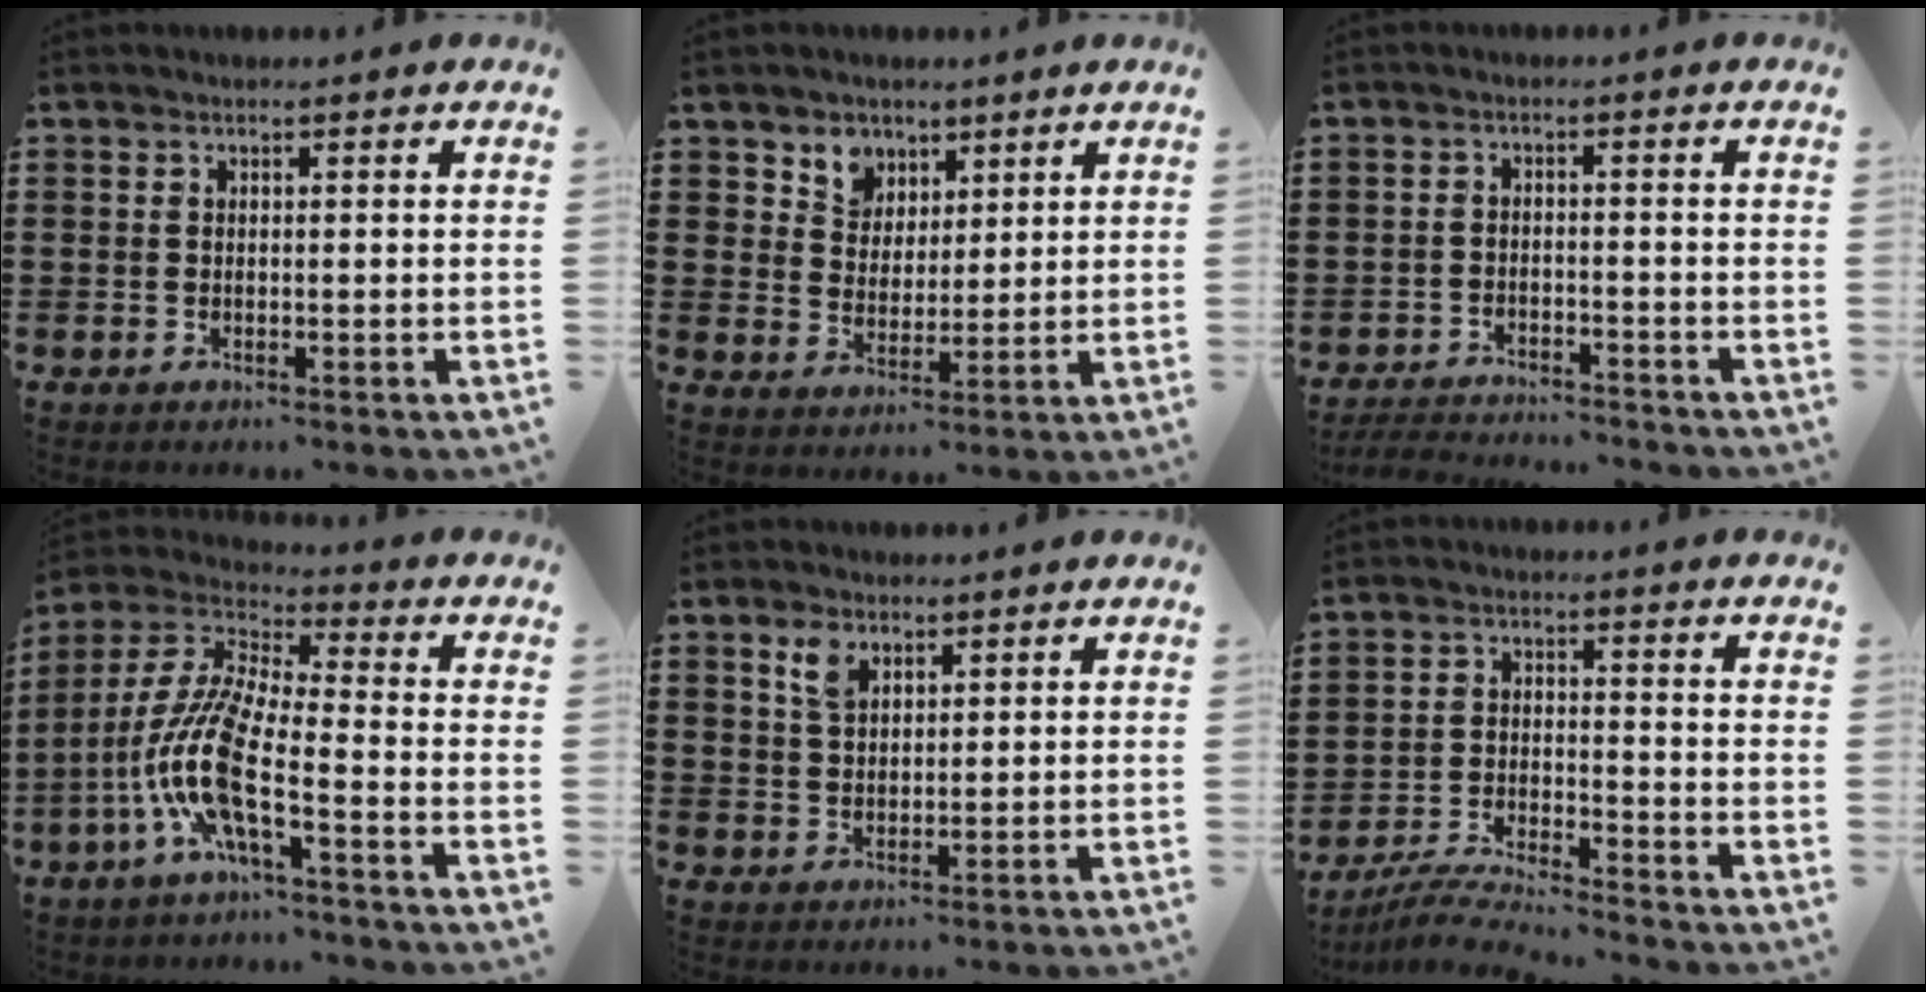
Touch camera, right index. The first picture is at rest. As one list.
[{"total": 4.7, "force": [2.9, 3.7, 0.2], "torque": [-0.029, 0.006, 0.052]}, {"total": 3.2, "force": [-3.2, 0.0, 0.1], "torque": [-0.015, -0.007, -0.070]}, {"total": 11.6, "force": [-5.3, 2.4, 10.1], "torque": [-0.245, -0.020, -0.112]}, {"total": 3.7, "force": [2.3, 2.1, 2.1], "torque": [-0.050, 0.008, 0.042]}, {"total": 5.2, "force": [-5.0, -0.2, 1.2], "torque": [-0.038, -0.010, -0.102]}]